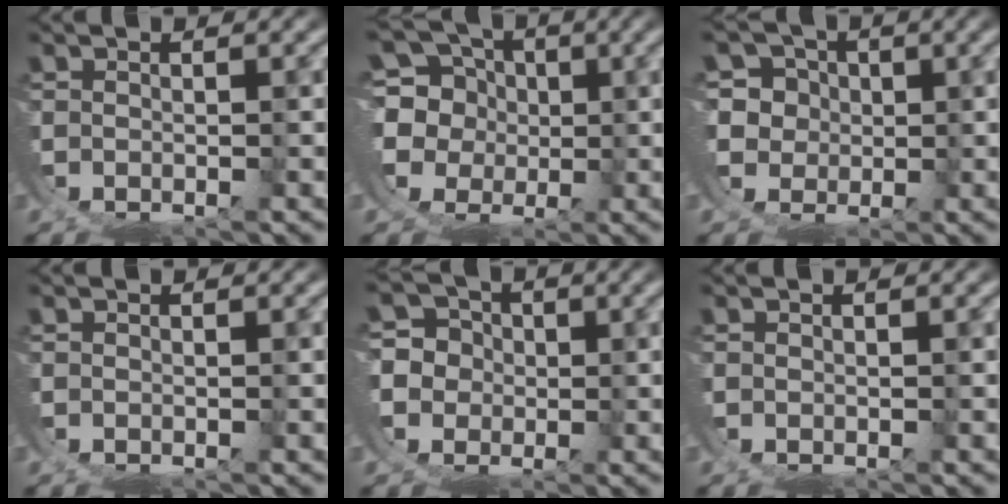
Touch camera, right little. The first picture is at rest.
{"total": 14.5, "force": [0.4, 13.4, 5.7], "torque": [-0.165, -0.052, 0.005]}
{"total": 10.5, "force": [0.1, 9.8, 4.0], "torque": [-0.124, -0.046, 0.008]}
{"total": 0.0}
{"total": 11.9, "force": [-0.8, 11.2, 4.0], "torque": [-0.132, -0.047, -0.016]}
{"total": 0.0}